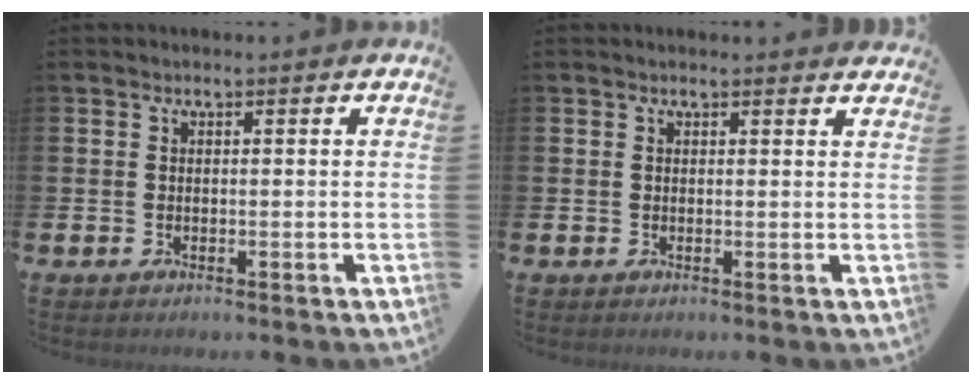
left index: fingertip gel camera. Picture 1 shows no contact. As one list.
[{"total": 0.7, "force": [0.7, 0.0, 0.1], "torque": [0.008, -0.003, 0.012]}]